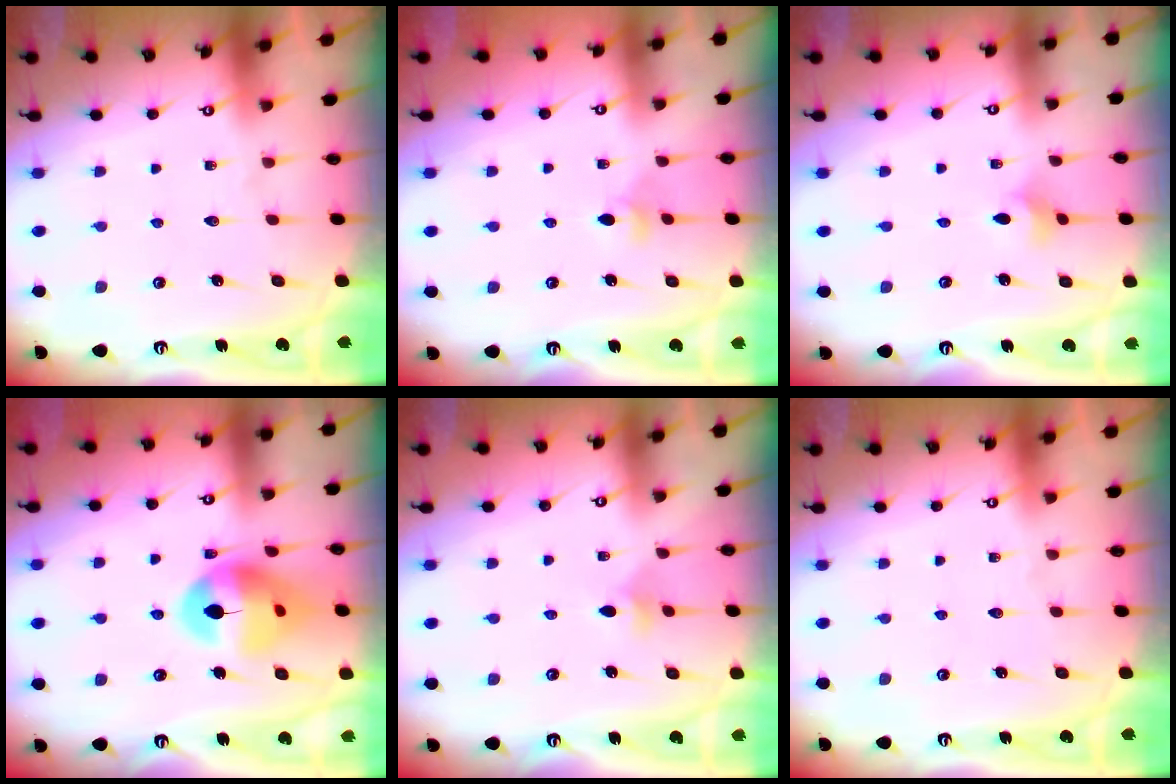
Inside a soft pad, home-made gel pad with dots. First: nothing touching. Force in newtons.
{"total": 2.9, "press": 2.8, "slide": 0.6}
{"total": 2.9, "press": 2.8, "slide": 0.6}
{"total": 14.0, "press": 13.9, "slide": 1.8}
{"total": 3.4, "press": 3.3, "slide": 0.6}
{"total": 0.0}